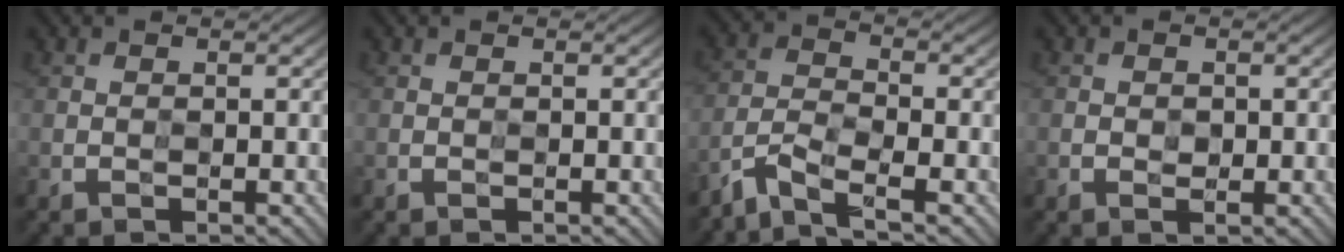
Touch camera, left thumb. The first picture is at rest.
{"total": 0.0}
{"total": 4.4, "force": [-4.0, 0.6, 1.7], "torque": [-0.043, -0.004, -0.089]}
{"total": 0.9, "force": [0.3, 0.8, -0.1], "torque": [0.006, 0.002, 0.007]}